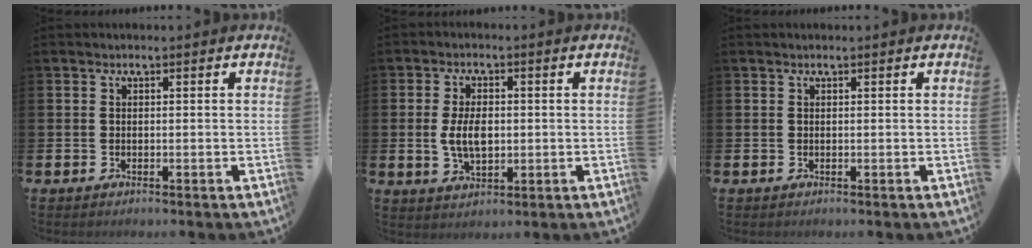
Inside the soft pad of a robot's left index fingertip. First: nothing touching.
{"total": 5.2, "force": [0.1, 2.9, 4.3], "torque": [-0.076, 0.002, -0.005]}
{"total": 0.0}